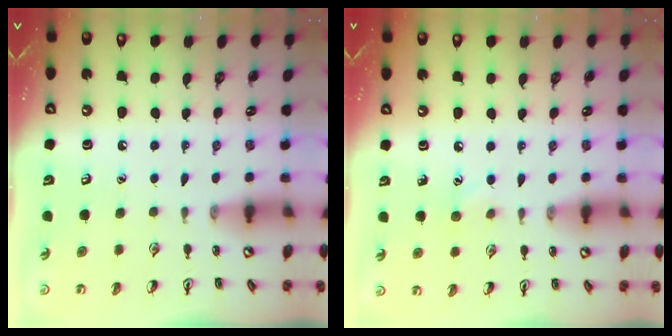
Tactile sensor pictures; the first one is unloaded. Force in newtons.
{"total": 4.0, "press": 3.8, "slide": 1.3}